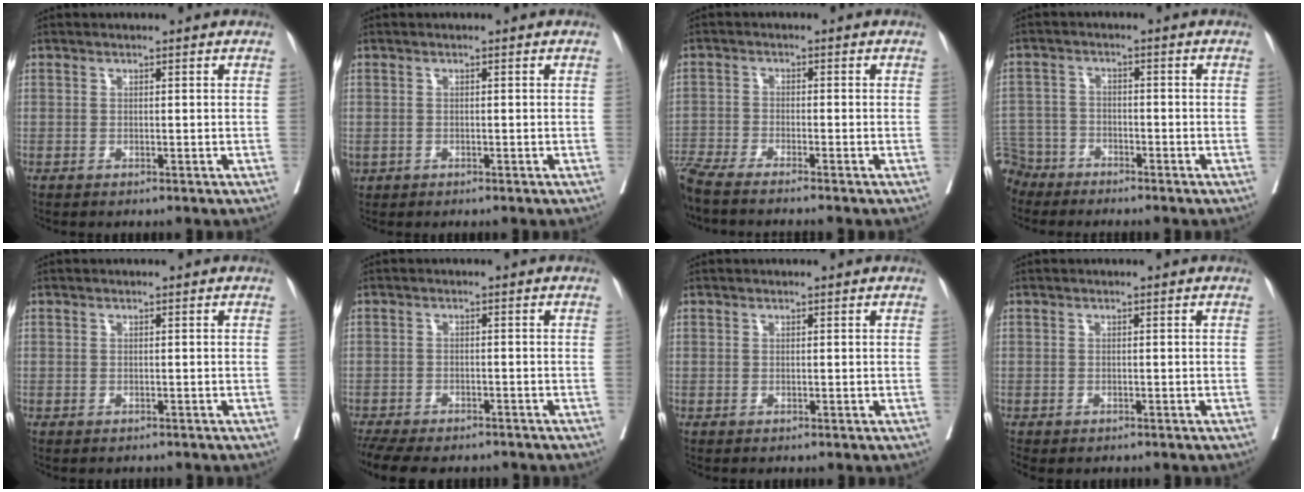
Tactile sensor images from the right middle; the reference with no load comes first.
{"total": 0.7, "force": [-0.2, 0.6, 0.2], "torque": [-0.004, 0.004, 0.003]}
{"total": 6.5, "force": [-5.3, -1.2, 3.6], "torque": [-0.048, -0.024, -0.090]}
{"total": 7.3, "force": [-6.3, 3.6, -0.1], "torque": [-0.005, 0.003, -0.122]}
{"total": 0.7, "force": [-0.6, 0.2, 0.0], "torque": [-0.004, -0.001, -0.014]}
{"total": 12.3, "force": [-10.4, 4.1, 5.2], "torque": [-0.109, -0.005, -0.142]}
{"total": 0.0}
{"total": 2.0, "force": [-1.6, 1.1, 0.7], "torque": [-0.012, -0.004, -0.024]}